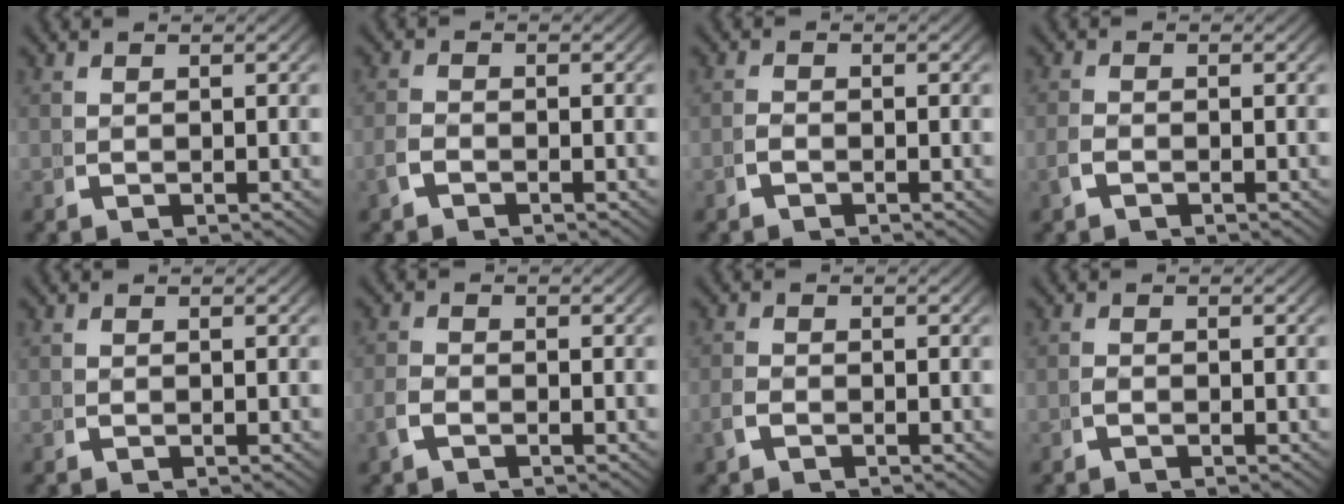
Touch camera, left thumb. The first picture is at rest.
{"total": 1.4, "force": [-1.0, 0.7, 0.7], "torque": [-0.020, -0.004, -0.020]}
{"total": 0.9, "force": [-0.7, 0.3, 0.4], "torque": [-0.011, -0.004, -0.015]}
{"total": 1.1, "force": [-0.8, 0.5, 0.6], "torque": [-0.020, -0.004, -0.015]}
{"total": 0.0}
{"total": 1.4, "force": [-0.9, 0.7, 0.8], "torque": [-0.026, -0.004, -0.019]}
{"total": 1.1, "force": [-0.8, 0.5, 0.6], "torque": [-0.020, -0.004, -0.015]}
{"total": 0.6, "force": [-0.5, 0.0, 0.2], "torque": [-0.008, -0.003, -0.009]}